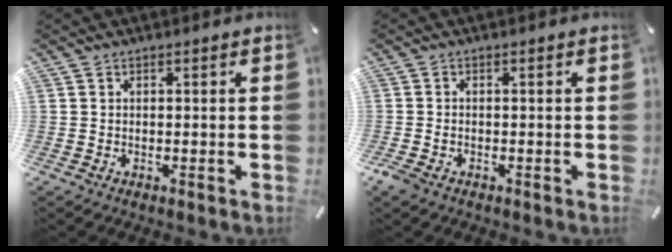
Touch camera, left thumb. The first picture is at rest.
{"total": 1.4, "force": [-0.9, 0.9, 0.6], "torque": [-0.019, 0.000, -0.020]}